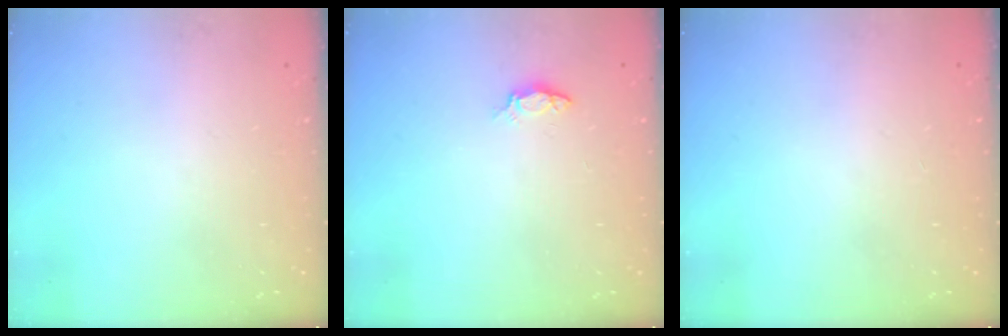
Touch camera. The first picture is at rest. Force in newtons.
{"total": 4.1, "press": 4.1, "slide": 0.5}
{"total": 1.2, "press": 1.2, "slide": 0.2}